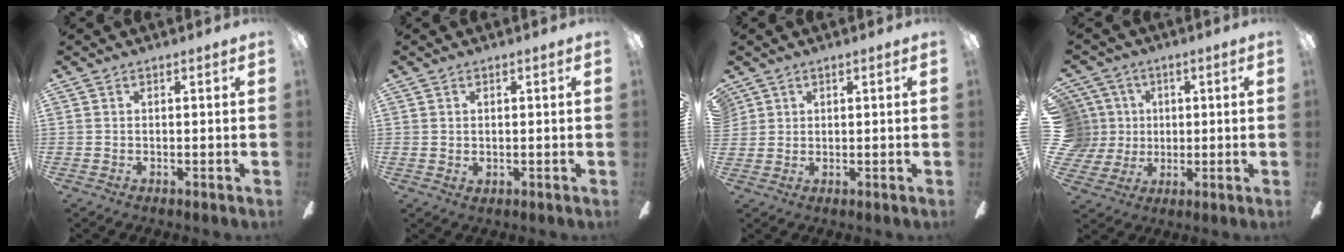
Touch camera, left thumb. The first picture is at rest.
{"total": 0.8, "force": [0.4, 0.6, 0.4], "torque": [0.000, 0.001, 0.004]}
{"total": 1.6, "force": [1.1, 1.1, 0.0], "torque": [-0.003, 0.002, 0.022]}
{"total": 9.8, "force": [2.0, 9.4, 2.1], "torque": [-0.077, 0.000, 0.045]}